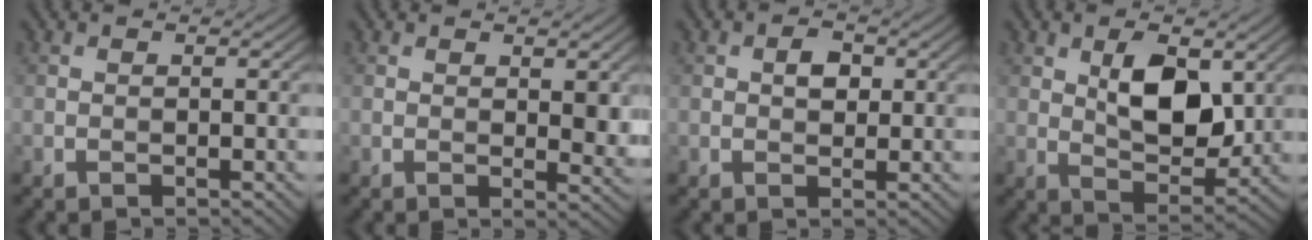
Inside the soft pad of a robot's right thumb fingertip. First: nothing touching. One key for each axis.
{"total": 3.3, "fx": 0.9, "fy": 1.5, "fz": 2.8, "tx": -0.041, "ty": -0.005, "tz": 0.018}
{"total": 2.4, "fx": 0.5, "fy": 1.6, "fz": 1.6, "tx": -0.029, "ty": 0.000, "tz": 0.004}
{"total": 7.9, "fx": 2.4, "fy": 4.2, "fz": 6.3, "tx": -0.109, "ty": -0.004, "tz": 0.046}